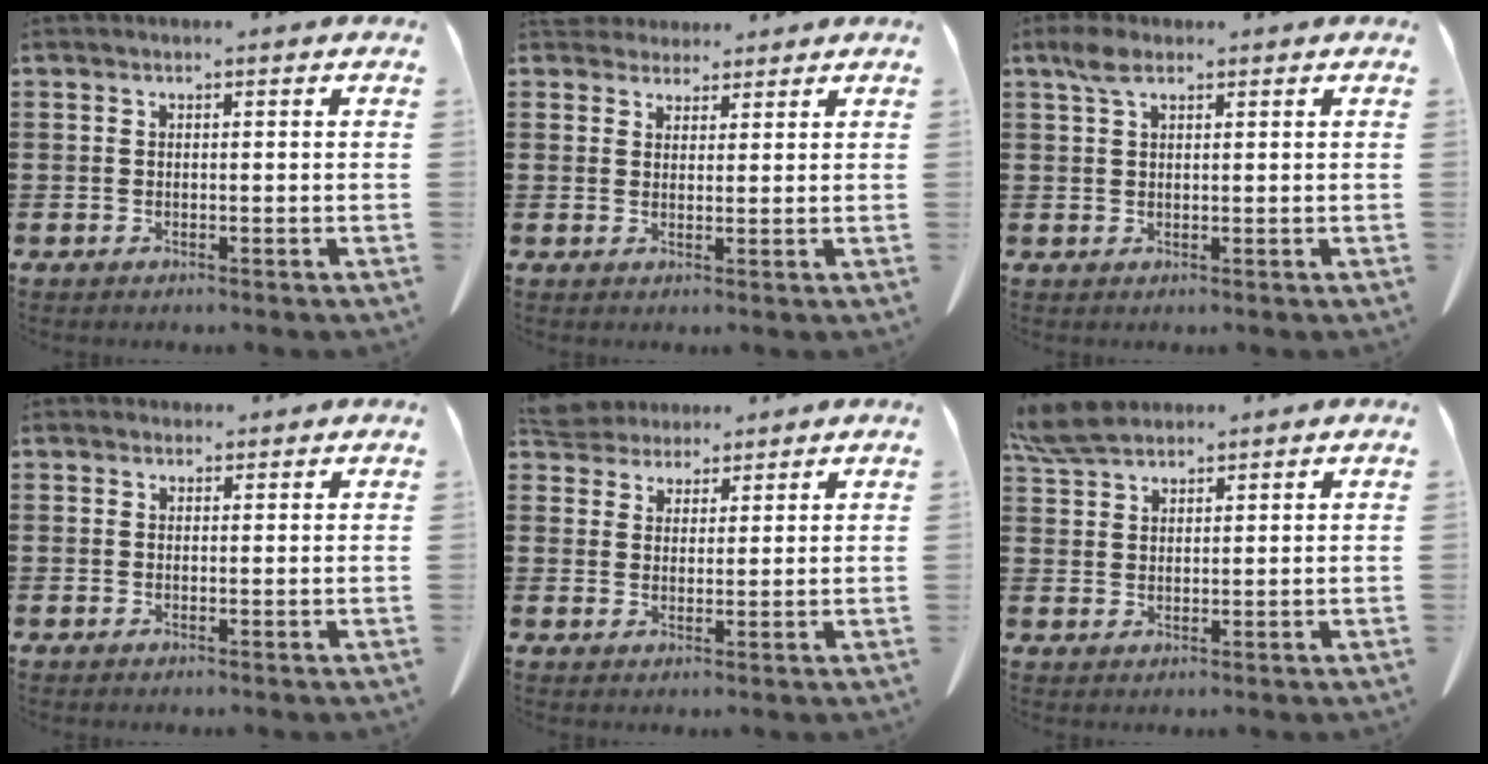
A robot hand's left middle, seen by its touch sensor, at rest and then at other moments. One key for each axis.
{"total": 3.1, "fx": 2.9, "fy": 1.2, "fz": 0.1, "tx": -0.005, "ty": -0.006, "tz": 0.056}
{"total": 3.0, "fx": 1.6, "fy": 1.3, "fz": 2.1, "tx": -0.048, "ty": 0.005, "tz": 0.029}
{"total": 1.4, "fx": 1.3, "fy": 0.6, "fz": 0.1, "tx": 0.003, "ty": -0.003, "tz": 0.024}
{"total": 4.7, "fx": 4.4, "fy": 1.6, "fz": 0.4, "tx": -0.029, "ty": -0.011, "tz": 0.083}
{"total": 5.5, "fx": 4.8, "fy": 1.4, "fz": 2.2, "tx": -0.058, "ty": -0.004, "tz": 0.092}